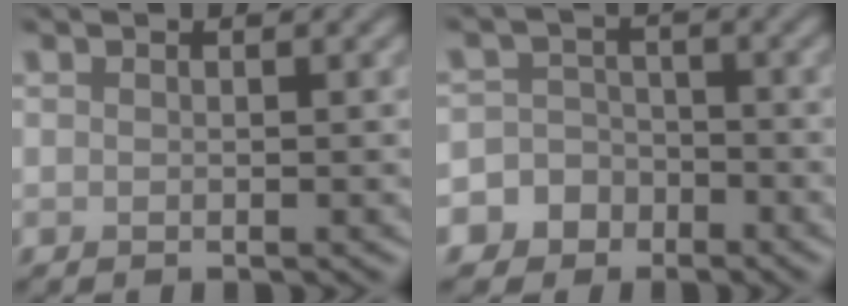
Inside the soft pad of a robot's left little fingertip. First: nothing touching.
{"total": 6.7, "force": [-3.8, 5.5, 0.5], "torque": [0.004, -0.003, -0.085]}